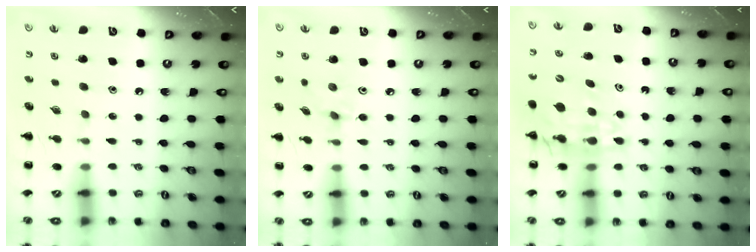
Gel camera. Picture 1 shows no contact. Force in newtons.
{"total": 2.2, "press": 2.2, "slide": 0.5}
{"total": 15.0, "press": 14.5, "slide": 4.1}